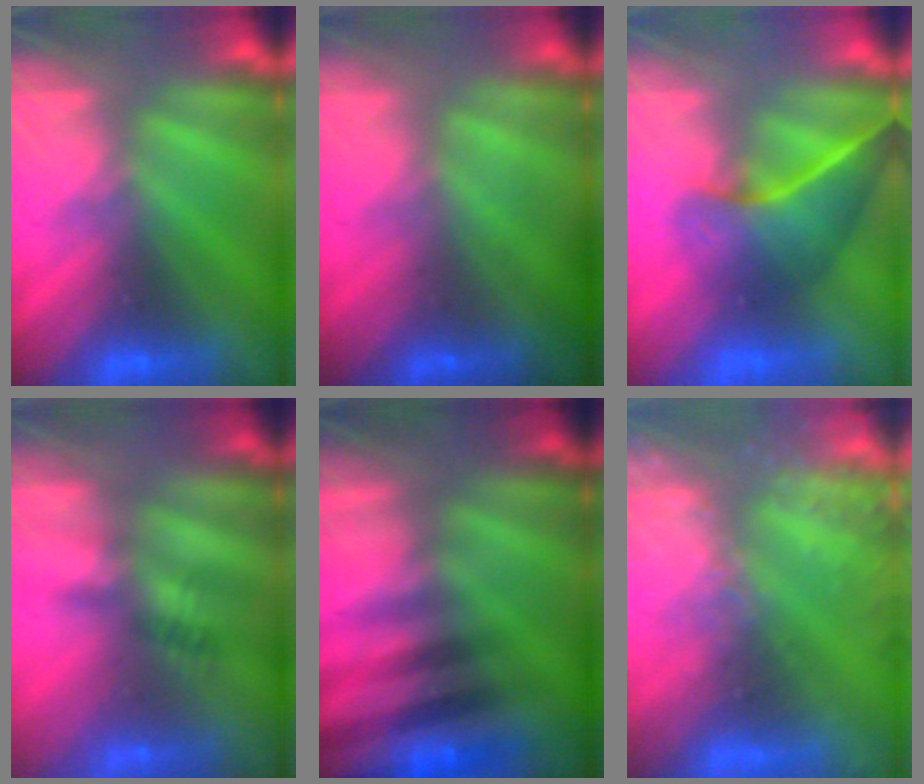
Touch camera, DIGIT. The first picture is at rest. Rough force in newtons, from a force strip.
{"total": 1.1}
{"total": 3.6}
{"total": 2.4}
{"total": 2.9}
{"total": 7.0}